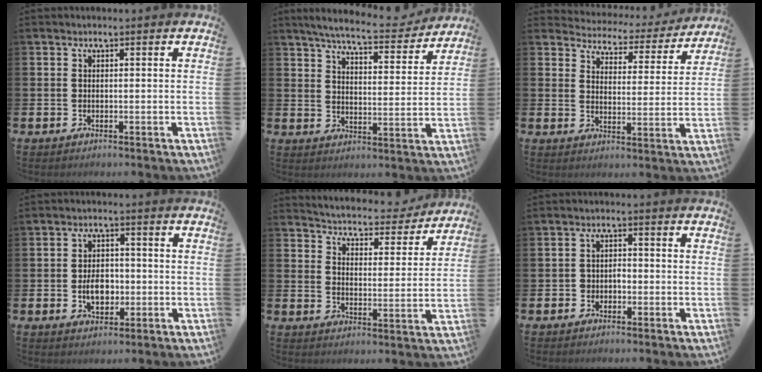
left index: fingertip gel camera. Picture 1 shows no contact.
{"total": 7.0, "force": [6.6, 0.7, 2.4], "torque": [-0.056, -0.043, 0.109]}
{"total": 3.7, "force": [3.5, 1.2, 0.0], "torque": [-0.018, -0.040, 0.052]}
{"total": 4.6, "force": [-0.8, 3.2, 3.2], "torque": [-0.037, -0.003, -0.023]}
{"total": 5.0, "force": [4.9, 0.9, 0.4], "torque": [-0.027, -0.046, 0.079]}
{"total": 1.9, "force": [-0.9, 1.5, 0.7], "torque": [-0.012, 0.004, -0.021]}